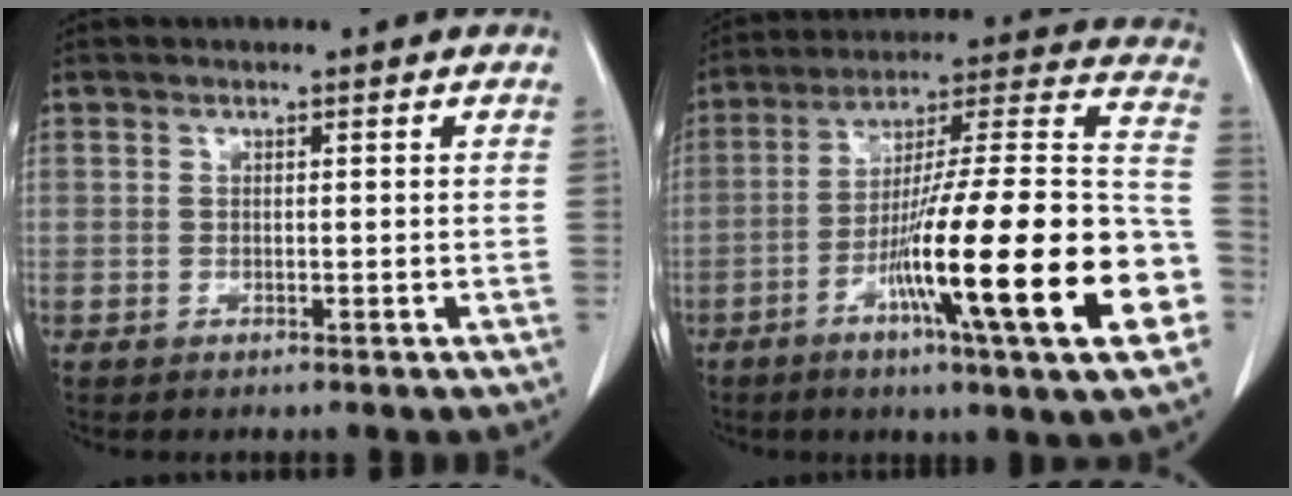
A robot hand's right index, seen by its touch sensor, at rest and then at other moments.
{"total": 27.0, "force": [-9.0, 1.0, 25.5], "torque": [-0.332, -0.012, -0.150]}